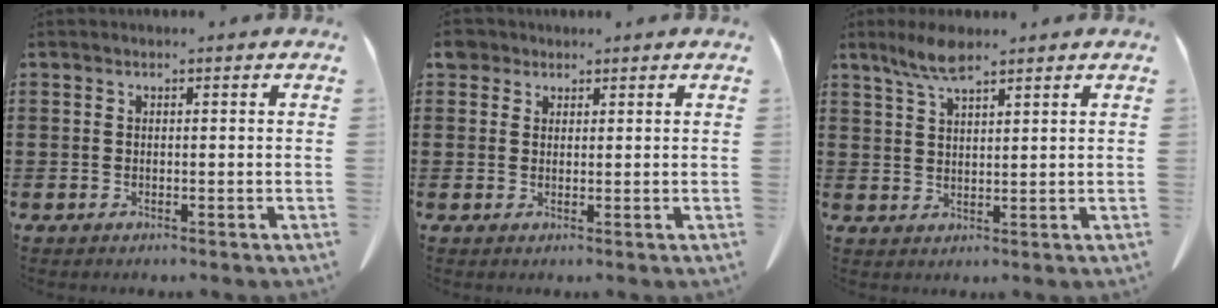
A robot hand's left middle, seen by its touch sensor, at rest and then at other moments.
{"total": 2.3, "force": [1.7, 1.4, 0.5], "torque": [-0.017, 0.009, 0.033]}
{"total": 4.8, "force": [3.4, 1.1, 3.2], "torque": [-0.071, -0.001, 0.061]}